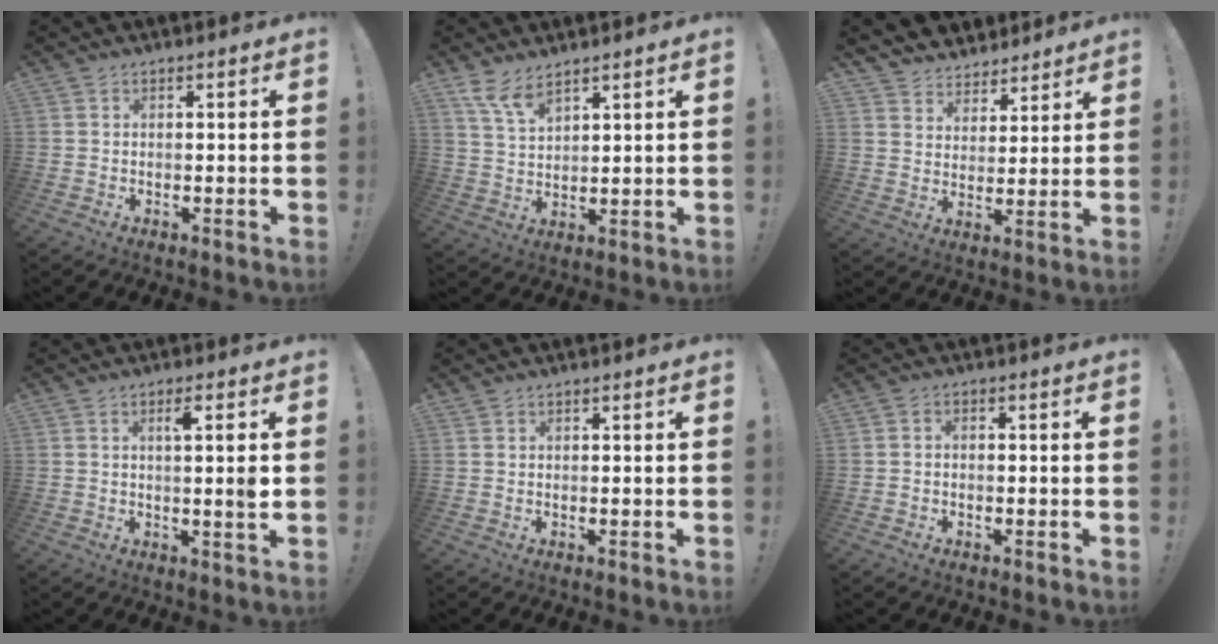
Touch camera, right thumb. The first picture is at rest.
{"total": 7.1, "force": [5.5, 2.4, 3.8], "torque": [-0.080, -0.026, 0.105]}
{"total": 6.3, "force": [4.6, 4.4, 0.0], "torque": [0.003, -0.047, 0.091]}
{"total": 4.6, "force": [0.7, -0.2, 4.6], "torque": [-0.071, -0.005, 0.002]}
{"total": 0.5, "force": [0.5, 0.2, 0.1], "torque": [0.004, -0.005, 0.008]}
{"total": 1.4, "force": [-1.0, 0.6, 0.6], "torque": [-0.009, 0.005, -0.018]}